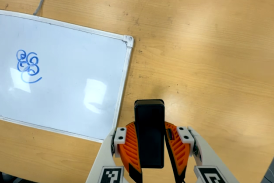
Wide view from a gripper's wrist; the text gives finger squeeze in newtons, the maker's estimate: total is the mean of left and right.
{"total": 10.1, "left": 8.1, "right": 12.2}